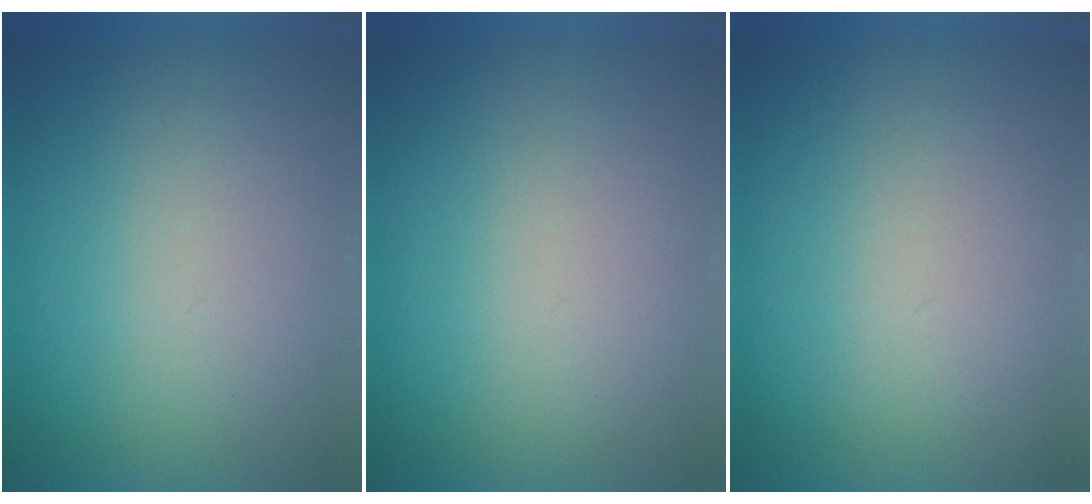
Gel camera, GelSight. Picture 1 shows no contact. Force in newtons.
{"total": 1.1}
{"total": 1.2}